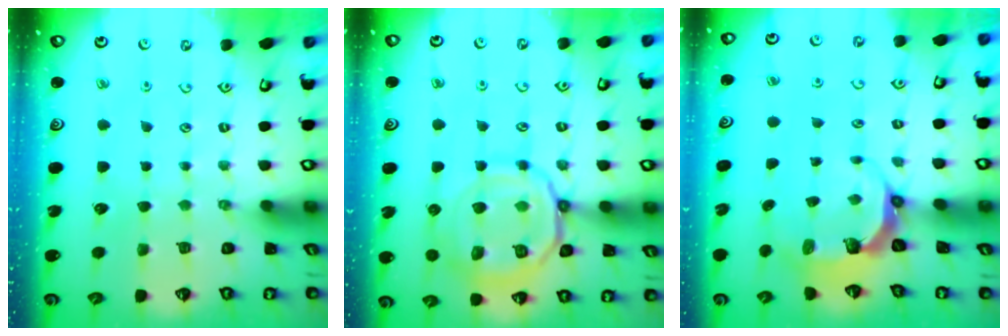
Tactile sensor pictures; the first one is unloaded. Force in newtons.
{"total": 15.3, "press": 15.3, "slide": 1.4}
{"total": 6.8, "press": 5.6, "slide": 3.9}